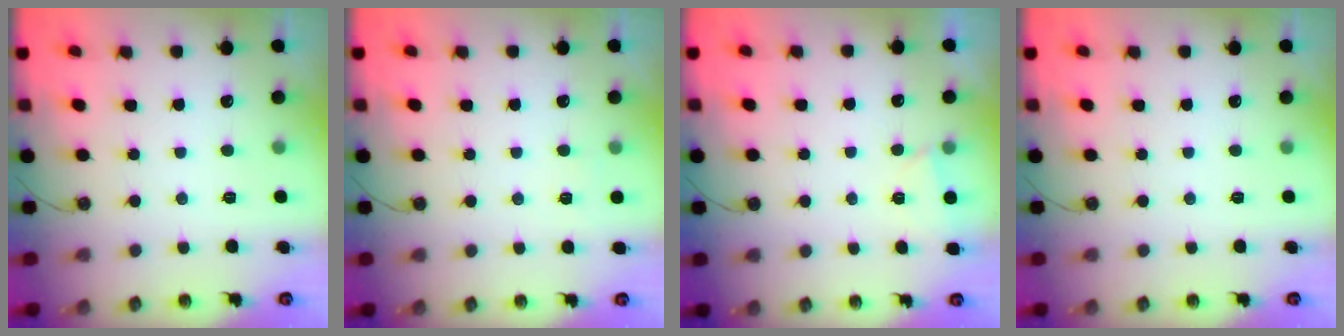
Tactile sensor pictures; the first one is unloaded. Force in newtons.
{"total": 2.7, "press": 2.4, "slide": 1.3}
{"total": 1.7, "press": 1.7, "slide": 0.3}
{"total": 0.0}